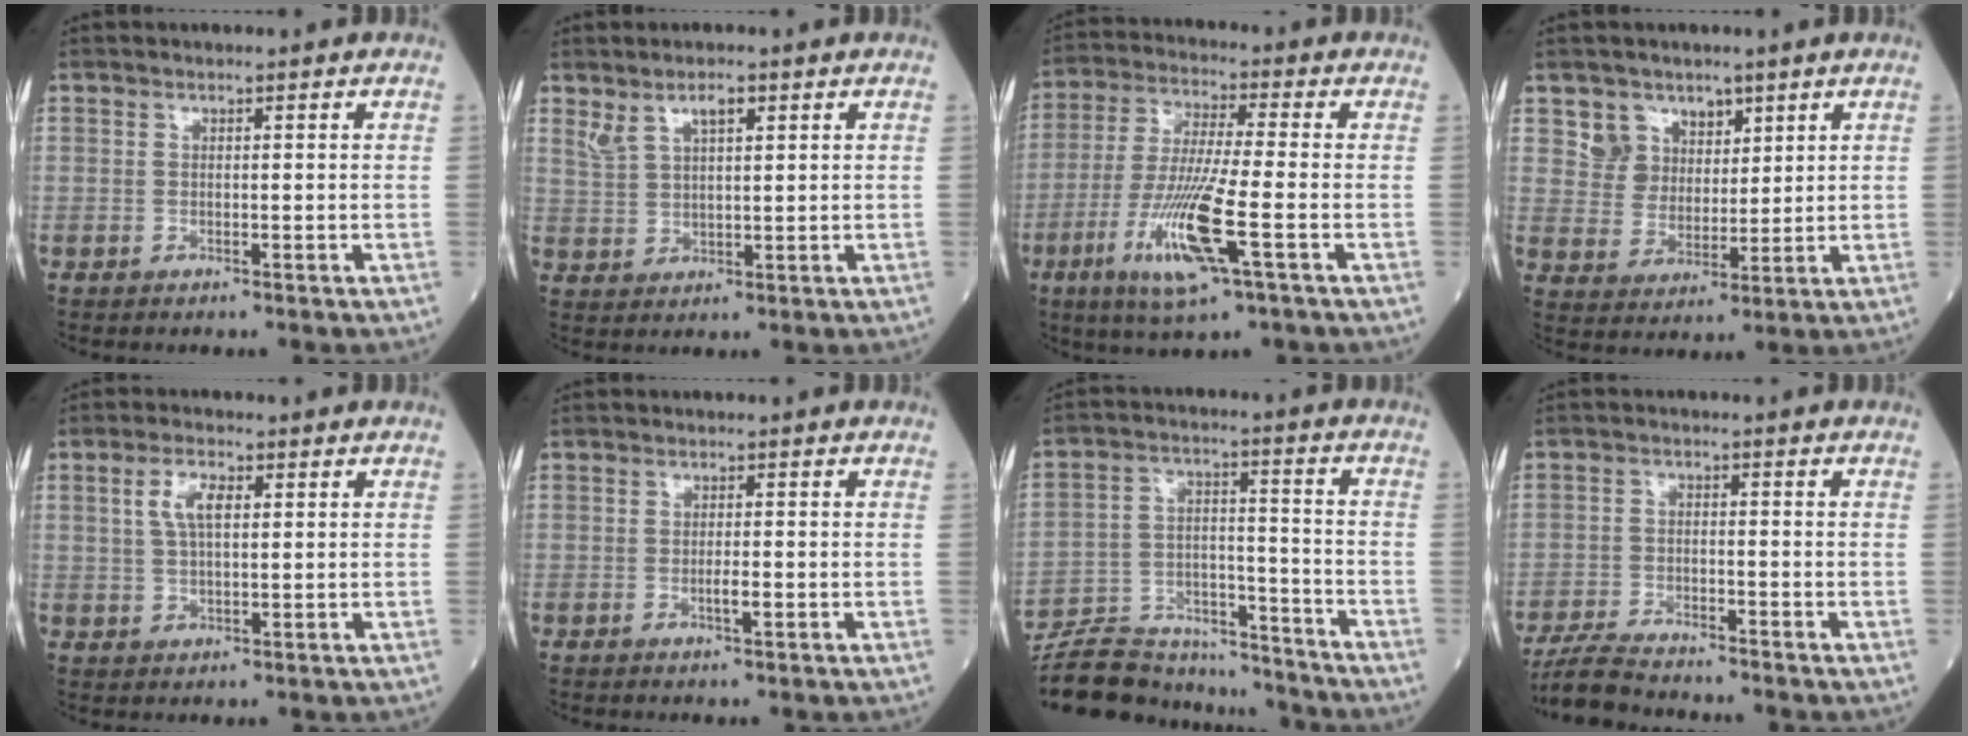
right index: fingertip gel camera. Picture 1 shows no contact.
{"total": 4.3, "force": [2.7, 1.4, 3.0], "torque": [-0.065, 0.008, 0.057]}
{"total": 12.7, "force": [-4.7, 0.6, 11.9], "torque": [-0.245, -0.022, -0.086]}
{"total": 5.9, "force": [3.6, 4.6, 0.4], "torque": [-0.006, 0.006, 0.072]}
{"total": 4.6, "force": [1.5, 1.7, 4.0], "torque": [-0.083, 0.008, 0.030]}
{"total": 1.5, "force": [-0.5, 0.1, 1.4], "torque": [-0.027, -0.001, -0.008]}
{"total": 17.8, "force": [-16.9, 4.0, 3.9], "torque": [-0.081, 0.021, -0.266]}
{"total": 7.0, "force": [-6.5, 0.6, 2.4], "torque": [-0.045, -0.023, -0.116]}